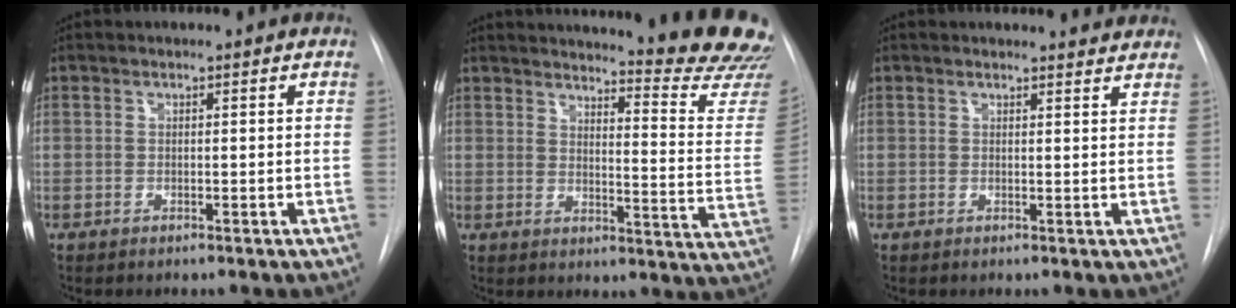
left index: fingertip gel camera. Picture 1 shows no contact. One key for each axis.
{"total": 21.8, "fx": 20.6, "fy": 0.1, "fz": 7.1, "tx": -0.096, "ty": -0.147, "tz": 0.229}
{"total": 3.2, "fx": 3.1, "fy": 0.5, "fz": 0.3, "tx": -0.007, "ty": -0.008, "tz": 0.019}